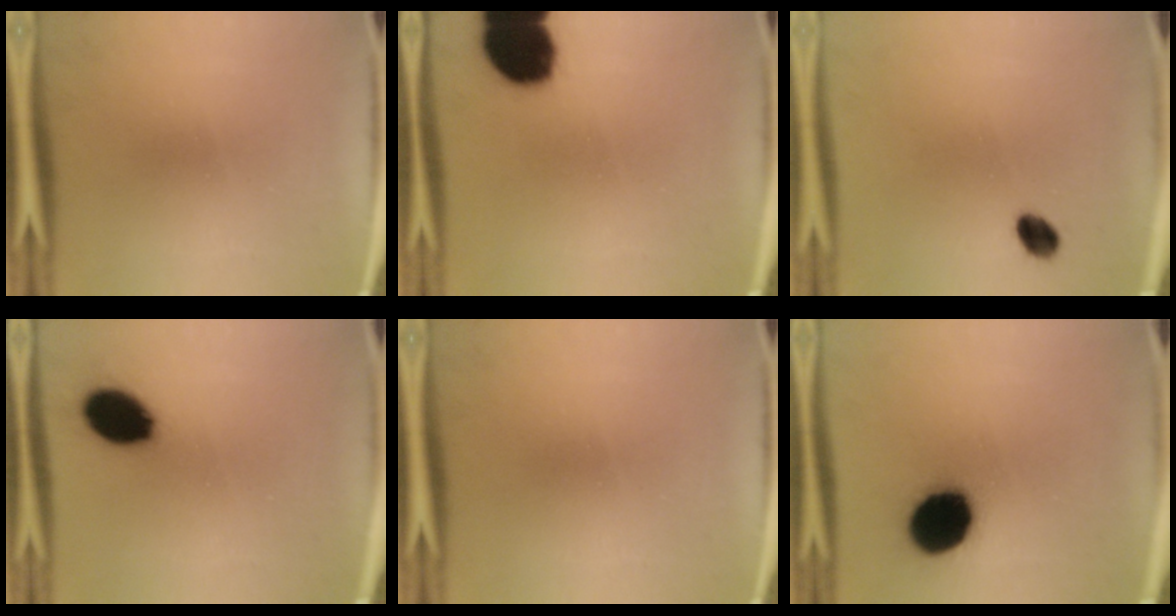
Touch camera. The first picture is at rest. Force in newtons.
{"total": 15.0}
{"total": 3.8}
{"total": 12.2}
{"total": 0.0}
{"total": 17.3}